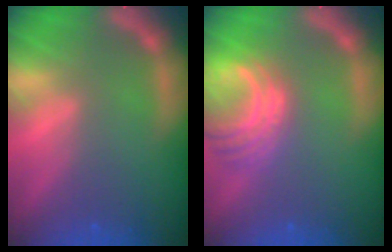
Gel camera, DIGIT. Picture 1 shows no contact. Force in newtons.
{"total": 6.0}